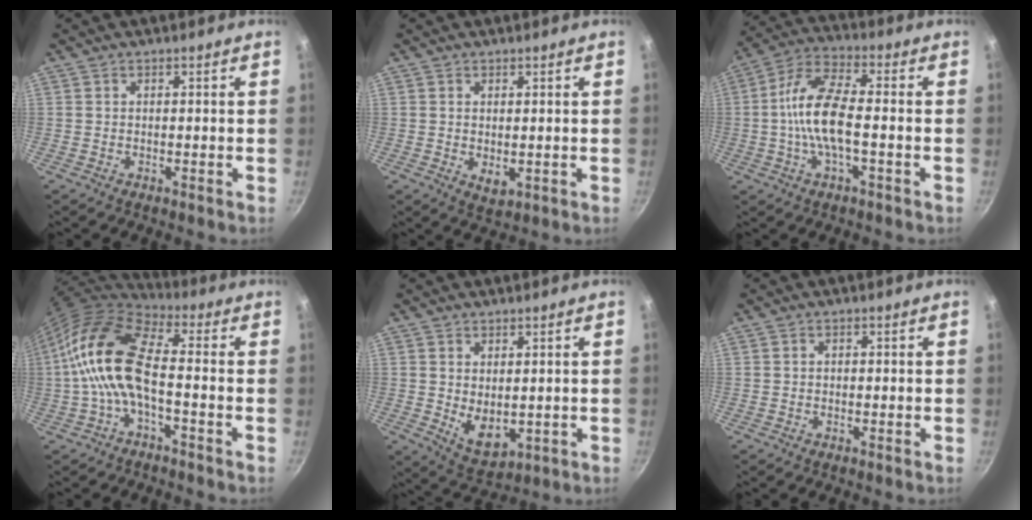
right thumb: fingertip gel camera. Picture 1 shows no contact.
{"total": 3.1, "force": [0.2, 1.8, 2.5], "torque": [-0.039, -0.010, 0.006]}
{"total": 11.7, "force": [-1.5, 4.4, 10.8], "torque": [-0.212, 0.031, -0.045]}
{"total": 12.8, "force": [-1.6, 5.4, 11.5], "torque": [-0.225, 0.032, -0.045]}
{"total": 6.7, "force": [0.8, 4.1, 5.3], "torque": [-0.072, -0.022, 0.030]}
{"total": 0.5, "force": [-0.1, 0.4, 0.3], "torque": [-0.003, 0.004, 0.000]}